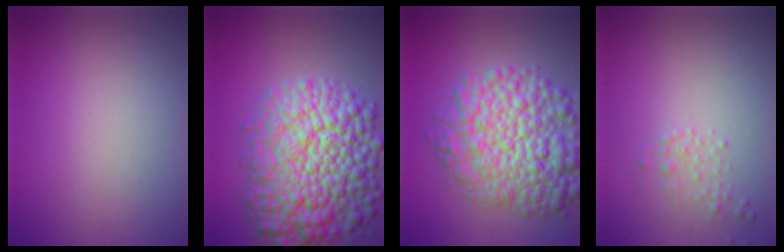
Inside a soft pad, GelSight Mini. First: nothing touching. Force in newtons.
{"total": 12.8, "press": 12.8, "slide": 0.5}
{"total": 10.6, "press": 10.6, "slide": 0.3}
{"total": 1.0, "press": 1.0, "slide": 0.0}